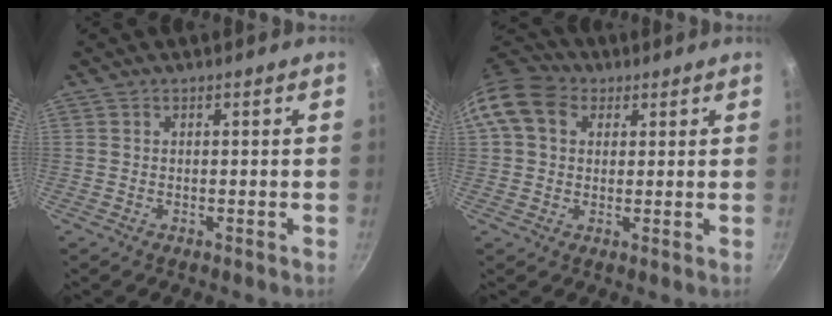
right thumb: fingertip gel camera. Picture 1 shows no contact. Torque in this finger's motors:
{"motor_torque": [0.28, 0.29, 0.33, -0.24, 0.38]}